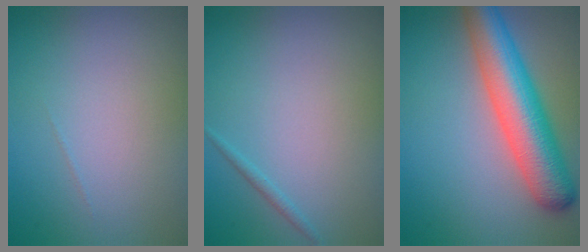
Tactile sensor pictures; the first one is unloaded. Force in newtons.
{"total": 0.6, "press": 0.6, "slide": 0.0}
{"total": 8.1, "press": 8.1, "slide": 0.3}